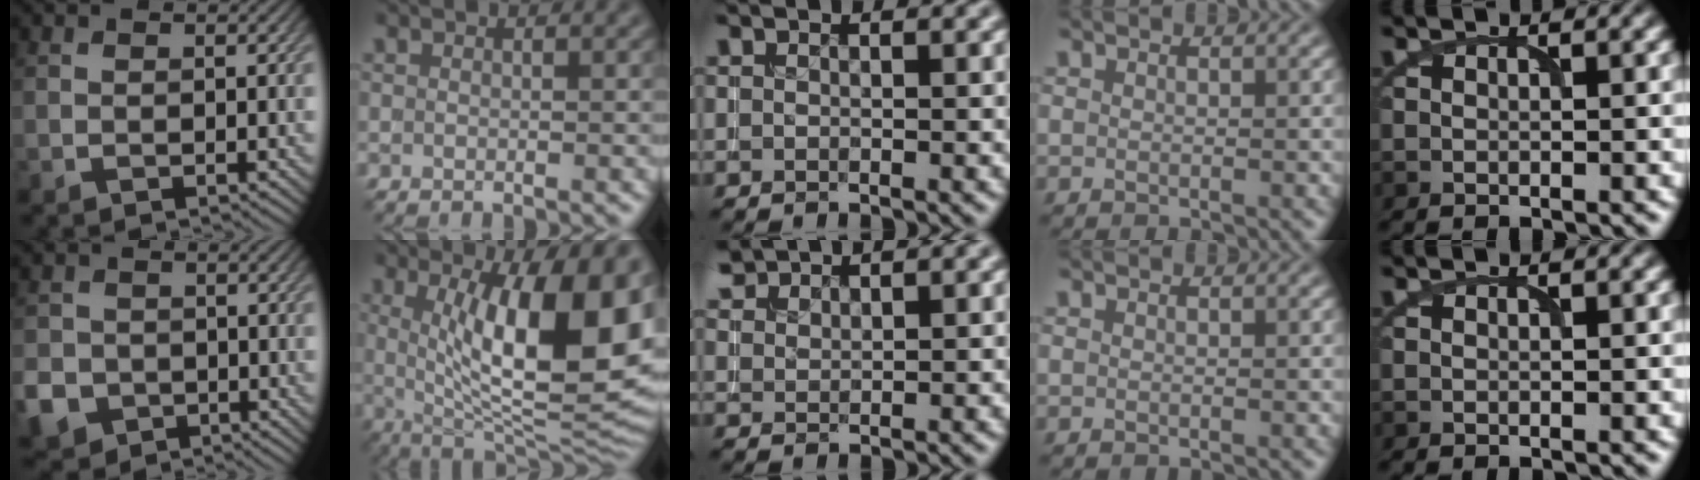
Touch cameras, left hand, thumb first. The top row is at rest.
{"thumb": {"total": 5.9, "force": [-2.5, 5.0, 1.9], "torque": [-0.055, -0.020, -0.057]}, "index": {"total": 15.6, "force": [2.9, 5.3, 14.4], "torque": [-0.175, 0.002, 0.041]}, "middle": {"total": 2.0, "force": [1.9, 0.4, 0.3], "torque": [-0.007, 0.007, 0.044]}}